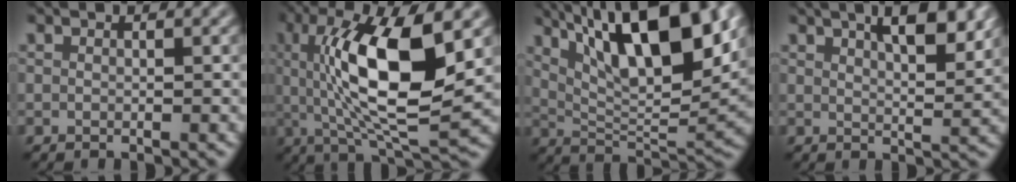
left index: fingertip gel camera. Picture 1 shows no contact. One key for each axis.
{"total": 11.7, "fx": 2.0, "fy": 3.6, "fz": 10.9, "tx": -0.189, "ty": 0.001, "tz": 0.038}
{"total": 12.8, "fx": 6.2, "fy": 4.2, "fz": 10.4, "tx": -0.162, "ty": 0.009, "tz": 0.108}
{"total": 5.7, "fx": 3.5, "fy": 1.9, "fz": 4.1, "tx": -0.044, "ty": 0.012, "tz": 0.042}